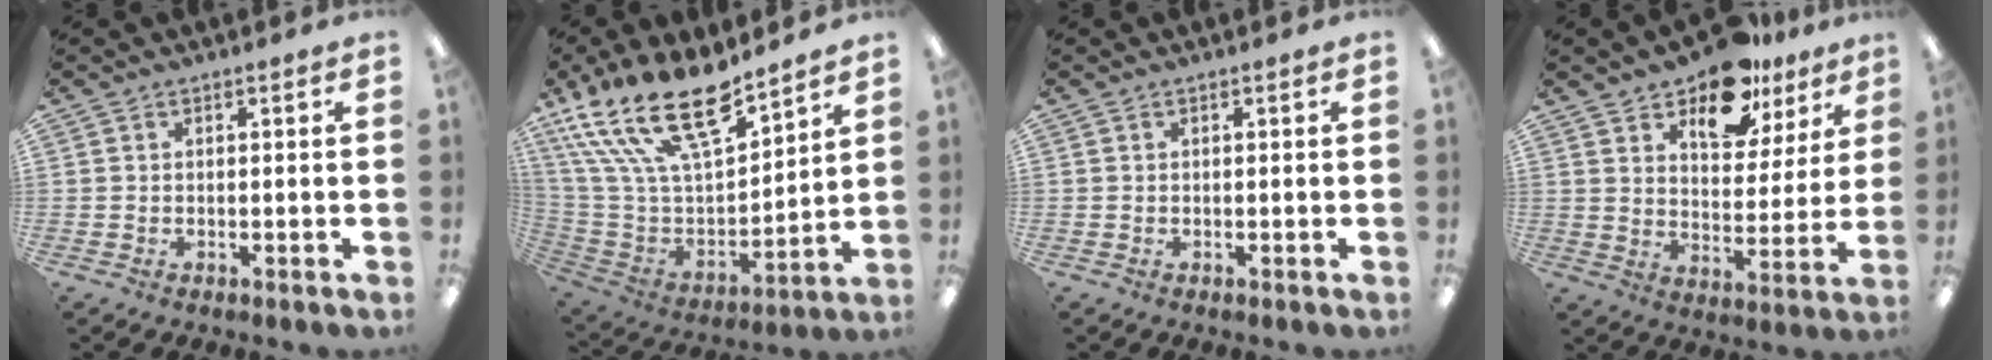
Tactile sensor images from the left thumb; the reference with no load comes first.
{"total": 22.9, "force": [16.1, 8.8, 13.7], "torque": [-0.285, -0.104, 0.286]}
{"total": 0.0}
{"total": 14.3, "force": [10.9, 6.8, 6.2], "torque": [-0.097, -0.065, 0.196]}